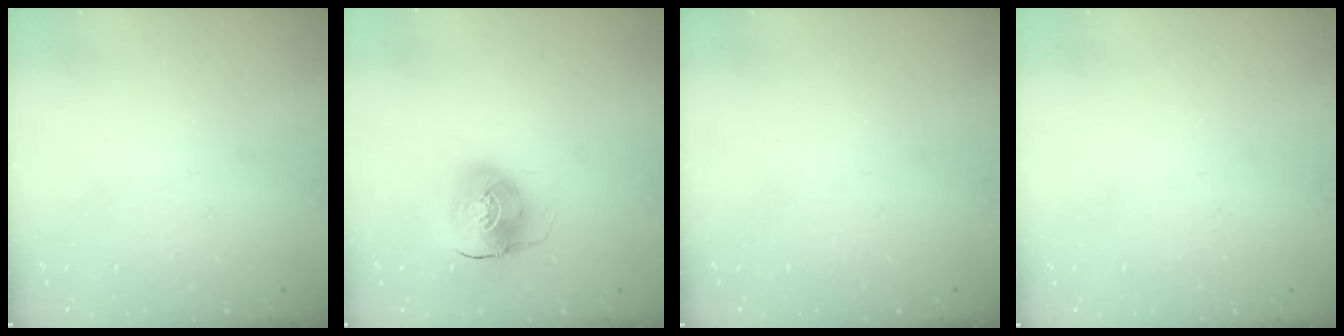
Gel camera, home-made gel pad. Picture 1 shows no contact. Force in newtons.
{"total": 9.6, "press": 9.4, "slide": 1.7}
{"total": 0.0}
{"total": 0.7, "press": 0.7, "slide": 0.1}